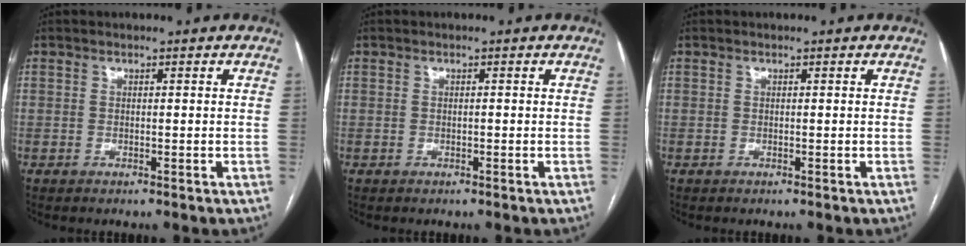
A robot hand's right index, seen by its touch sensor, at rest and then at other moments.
{"total": 0.0}
{"total": 0.0}